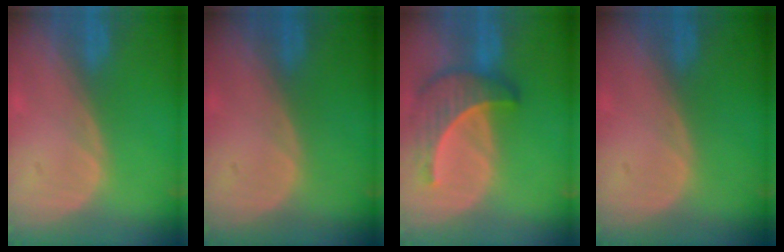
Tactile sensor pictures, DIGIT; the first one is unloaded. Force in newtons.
{"total": 0.0}
{"total": 7.1, "press": 7.0, "slide": 1.1}
{"total": 0.0}